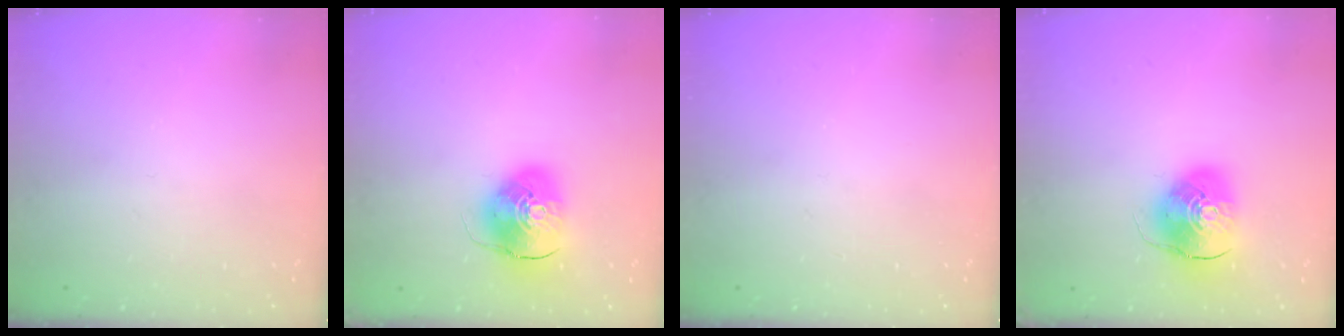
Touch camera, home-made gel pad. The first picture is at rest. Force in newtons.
{"total": 10.5, "press": 10.4, "slide": 1.8}
{"total": 0.0}
{"total": 10.1, "press": 10.0, "slide": 1.6}